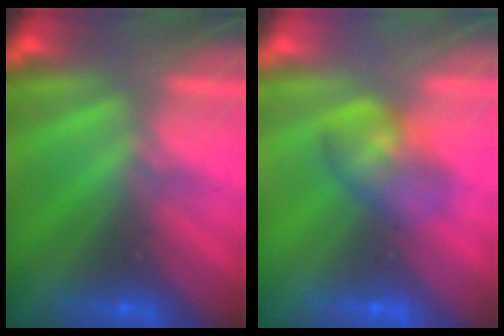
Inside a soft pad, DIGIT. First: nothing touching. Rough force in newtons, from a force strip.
{"total": 3.4}